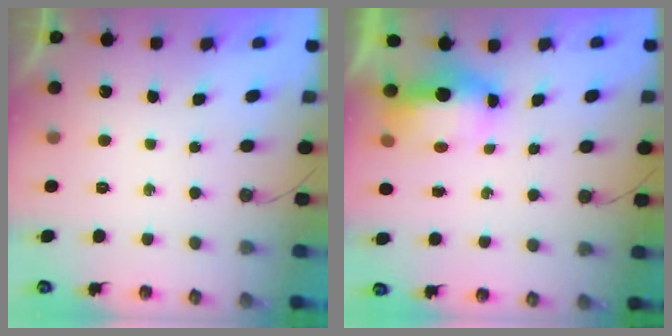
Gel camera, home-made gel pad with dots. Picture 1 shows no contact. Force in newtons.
{"total": 7.3, "press": 7.2, "slide": 1.4}